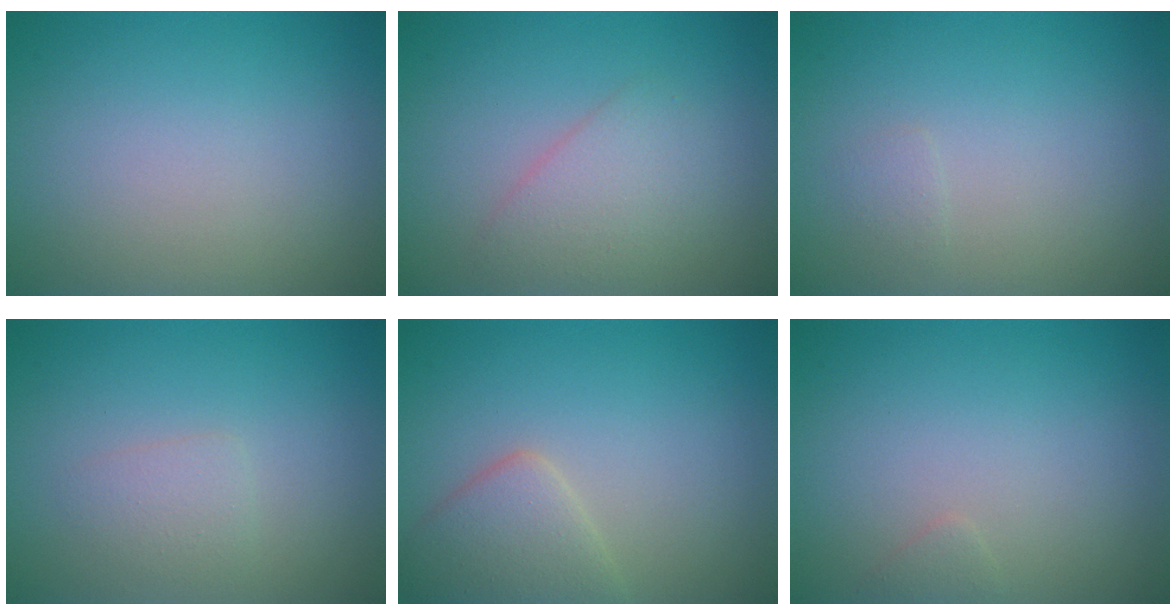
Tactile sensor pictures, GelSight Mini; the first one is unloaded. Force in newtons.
{"total": 2.4, "press": 2.4, "slide": 0.1}
{"total": 0.6, "press": 0.6, "slide": 0.1}
{"total": 1.3, "press": 1.3, "slide": 0.1}
{"total": 3.4, "press": 3.4, "slide": 0.1}
{"total": 0.6, "press": 0.6, "slide": 0.0}